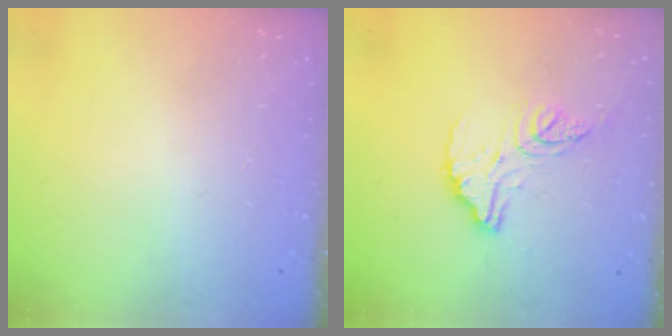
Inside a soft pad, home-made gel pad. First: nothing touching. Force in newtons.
{"total": 13.0, "press": 12.9, "slide": 1.2}